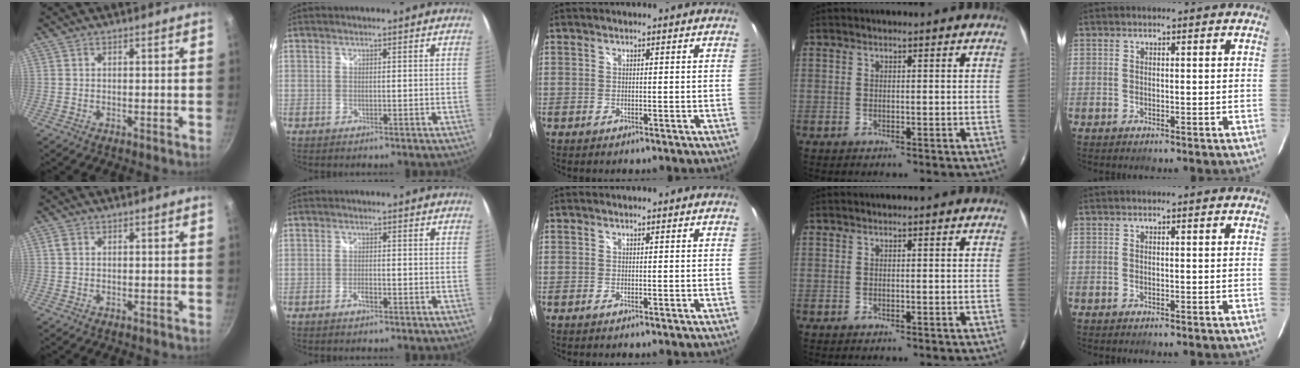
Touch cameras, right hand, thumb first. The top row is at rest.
{"thumb": {"total": 1.4, "force": [0.5, 1.1, 0.7], "torque": [-0.014, 0.001, 0.007]}, "index": {"total": 1.6, "force": [-1.1, 0.5, 1.1], "torque": [-0.026, 0.002, -0.021]}}